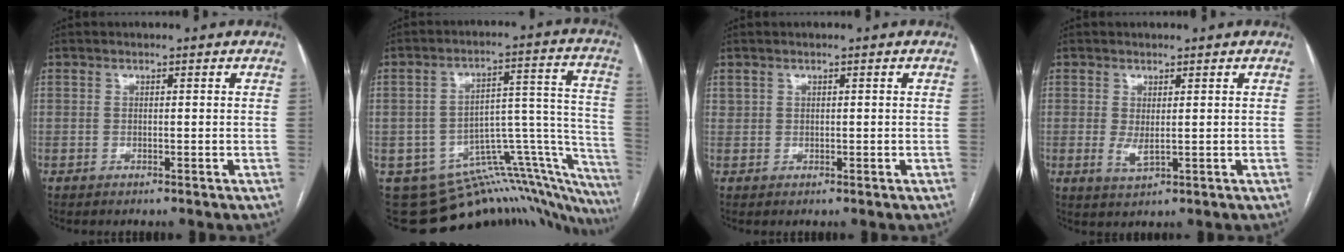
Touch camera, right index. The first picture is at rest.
{"total": 19.9, "force": [-16.1, 7.9, 8.7], "torque": [-0.015, 0.097, -0.192]}
{"total": 0.7, "force": [0.5, 0.5, 0.0], "torque": [0.001, 0.005, 0.011]}
{"total": 2.3, "force": [0.2, 0.8, 2.1], "torque": [-0.041, -0.006, 0.012]}